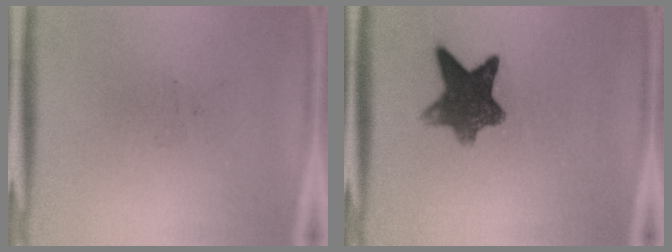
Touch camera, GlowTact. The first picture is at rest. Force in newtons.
{"total": 8.7}